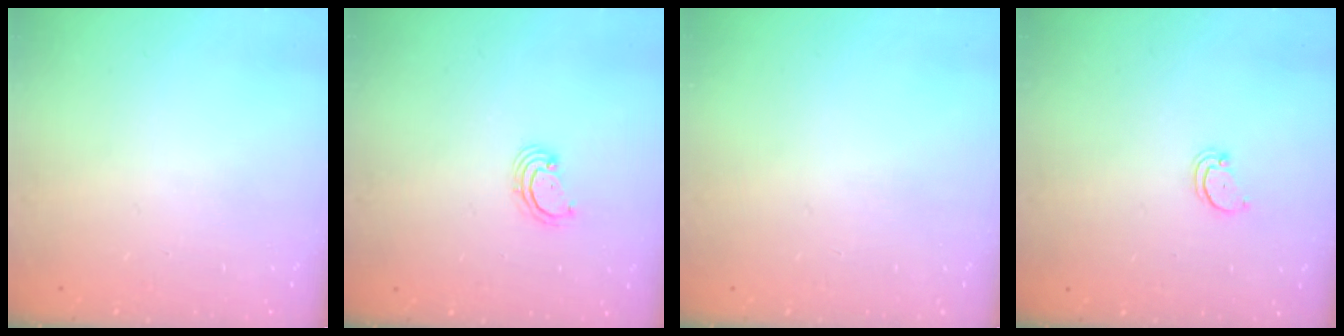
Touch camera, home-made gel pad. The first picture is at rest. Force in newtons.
{"total": 2.8, "press": 2.8, "slide": 0.3}
{"total": 0.0}
{"total": 2.5, "press": 2.5, "slide": 0.3}